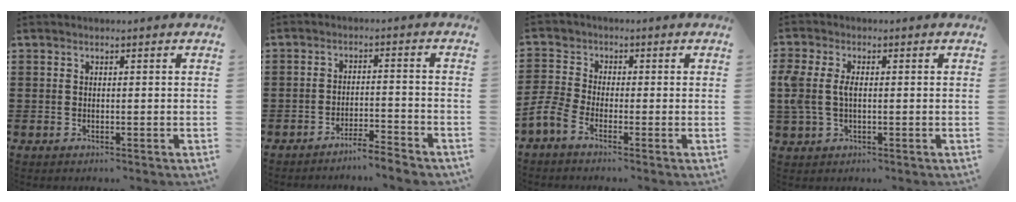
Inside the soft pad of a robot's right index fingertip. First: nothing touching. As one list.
[{"total": 3.9, "force": [-3.7, -0.6, 0.7], "torque": [-0.017, -0.006, -0.078]}, {"total": 3.9, "force": [-2.7, 2.0, 1.9], "torque": [-0.068, -0.002, -0.062]}, {"total": 4.1, "force": [0.0, 2.3, 3.4], "torque": [-0.092, -0.001, -0.008]}]